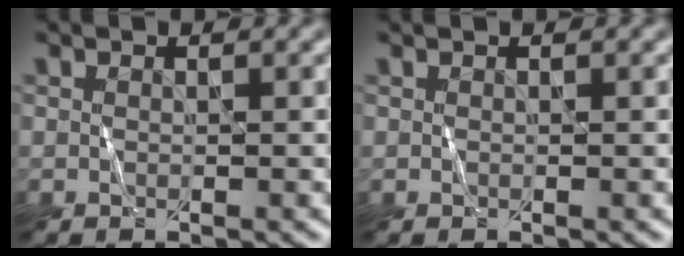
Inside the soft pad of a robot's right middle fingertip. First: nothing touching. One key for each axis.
{"total": 0.0}